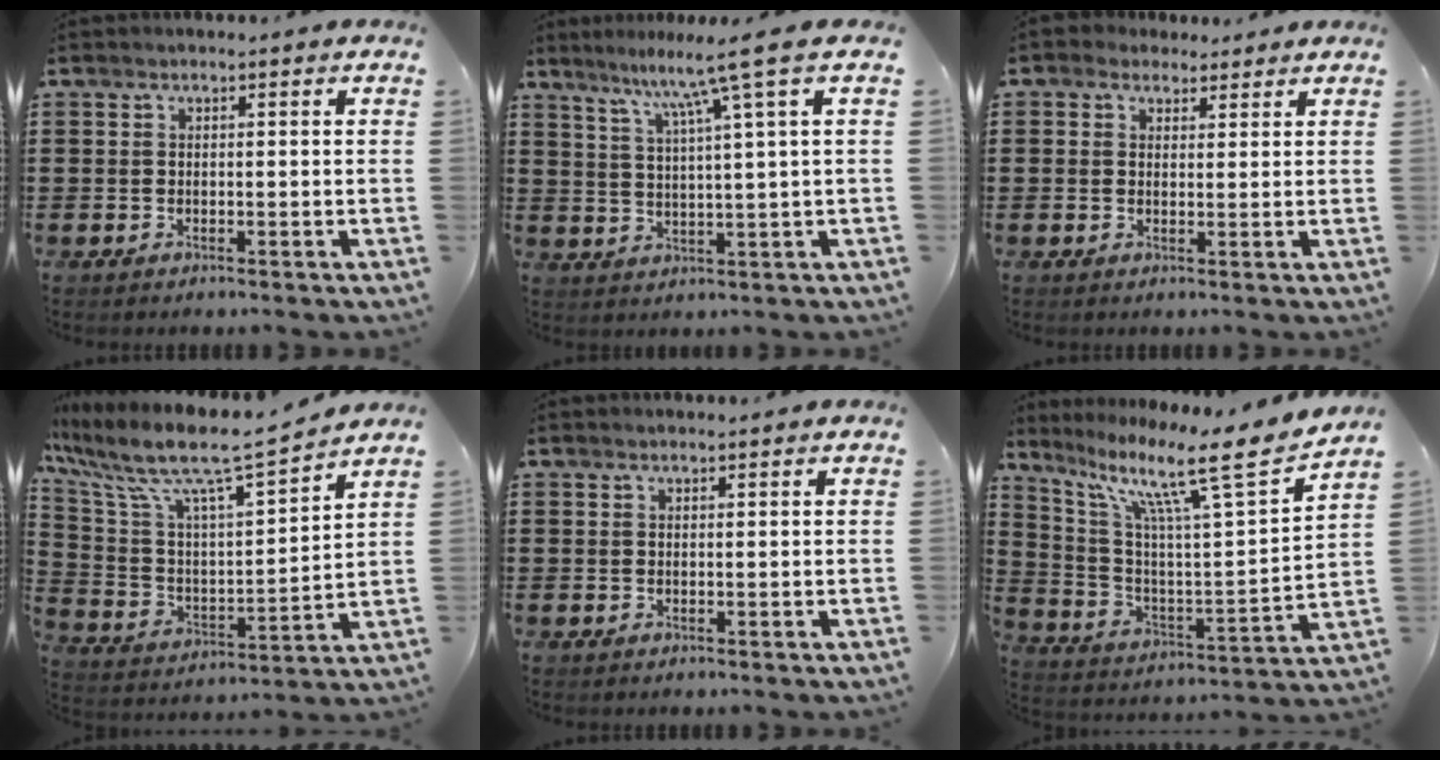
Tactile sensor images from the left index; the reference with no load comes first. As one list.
[{"total": 7.6, "force": [4.6, -1.5, 5.9], "torque": [-0.128, -0.018, 0.073]}, {"total": 2.4, "force": [1.6, 1.7, 0.2], "torque": [-0.013, 0.011, 0.031]}, {"total": 9.6, "force": [7.7, 1.2, 5.6], "torque": [-0.143, -0.059, 0.123]}, {"total": 0.9, "force": [0.8, 0.0, 0.3], "torque": [-0.007, -0.001, 0.016]}, {"total": 13.0, "force": [9.0, 1.3, 9.3], "torque": [-0.185, -0.057, 0.132]}]